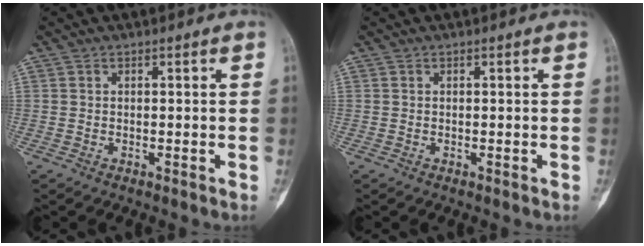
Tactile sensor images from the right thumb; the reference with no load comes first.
{"total": 0.0}